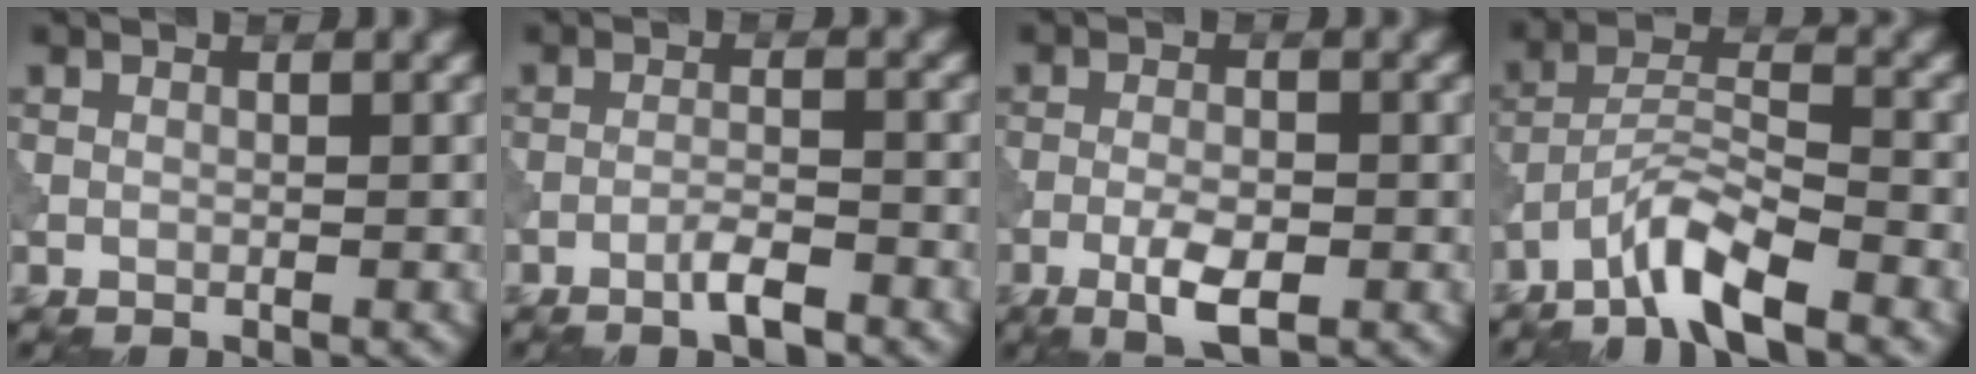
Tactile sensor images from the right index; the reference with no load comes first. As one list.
[{"total": 2.3, "force": [-1.6, 0.3, 1.7], "torque": [-0.031, 0.007, -0.033]}, {"total": 3.5, "force": [-1.5, 1.2, 2.9], "torque": [-0.057, -0.001, -0.031]}, {"total": 5.3, "force": [-3.9, 0.9, 3.4], "torque": [-0.065, 0.006, -0.084]}]